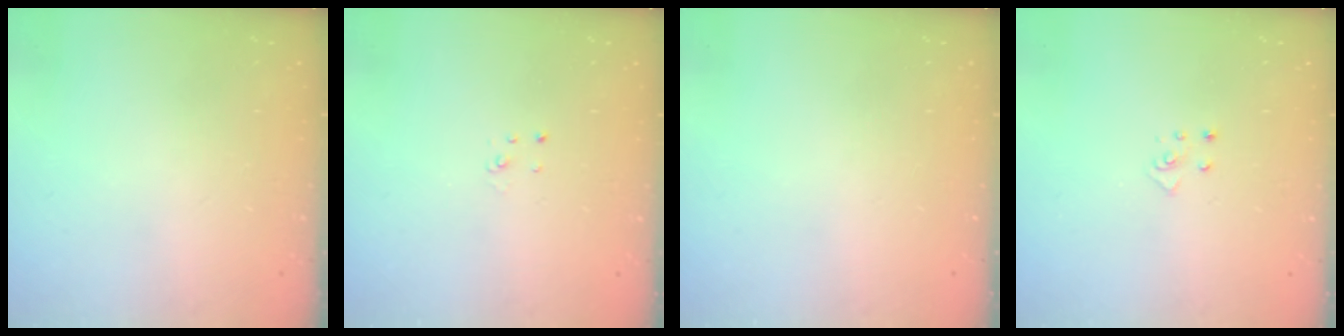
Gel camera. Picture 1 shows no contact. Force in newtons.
{"total": 2.0, "press": 2.0, "slide": 0.2}
{"total": 0.0}
{"total": 4.1, "press": 4.1, "slide": 0.4}